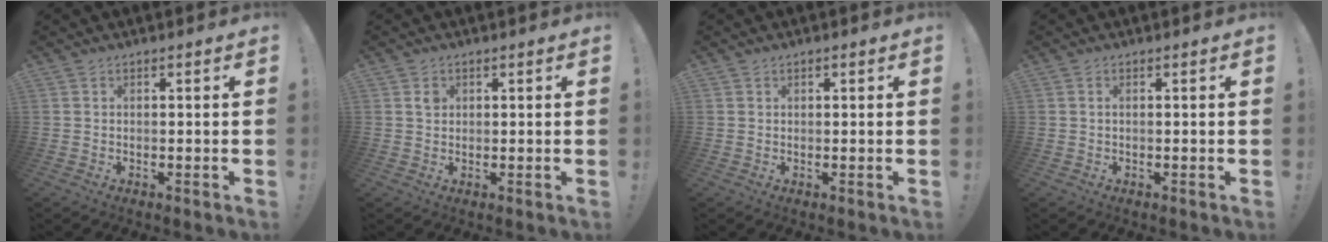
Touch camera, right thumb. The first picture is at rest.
{"total": 1.8, "force": [0.8, 1.5, 0.7], "torque": [-0.005, -0.001, 0.013]}
{"total": 0.6, "force": [0.3, 0.5, 0.0], "torque": [0.008, -0.002, 0.005]}
{"total": 0.7, "force": [0.2, 0.3, 0.6], "torque": [-0.019, 0.005, 0.005]}